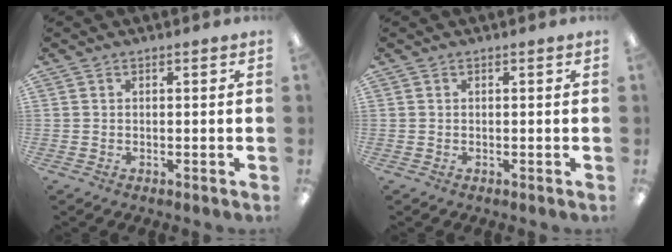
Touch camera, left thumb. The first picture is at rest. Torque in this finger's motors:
{"motor_torque": [0.00, 0.00, 0.09, -0.08, 0.00]}